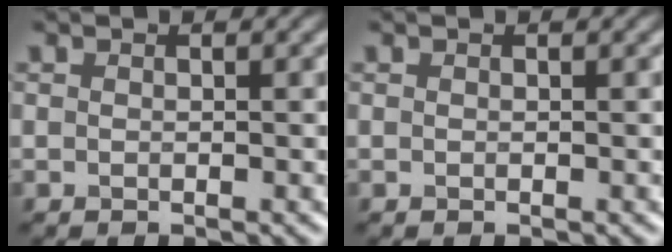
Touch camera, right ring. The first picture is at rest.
{"total": 0.0}